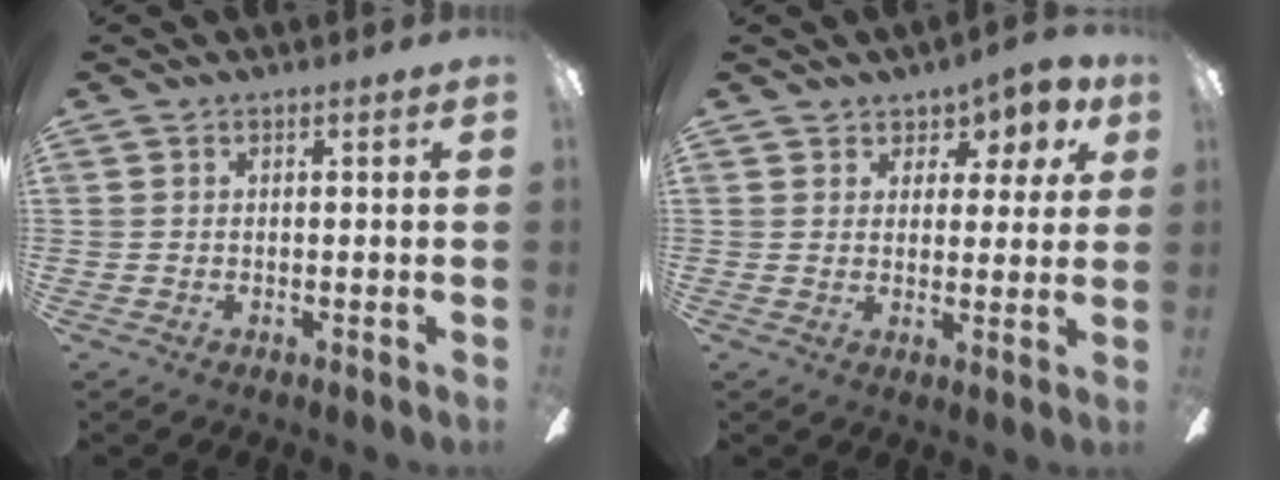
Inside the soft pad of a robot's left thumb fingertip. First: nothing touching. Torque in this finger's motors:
{"motor_torque": [0.05, 0.19, -0.17, -0.07, 0.00]}